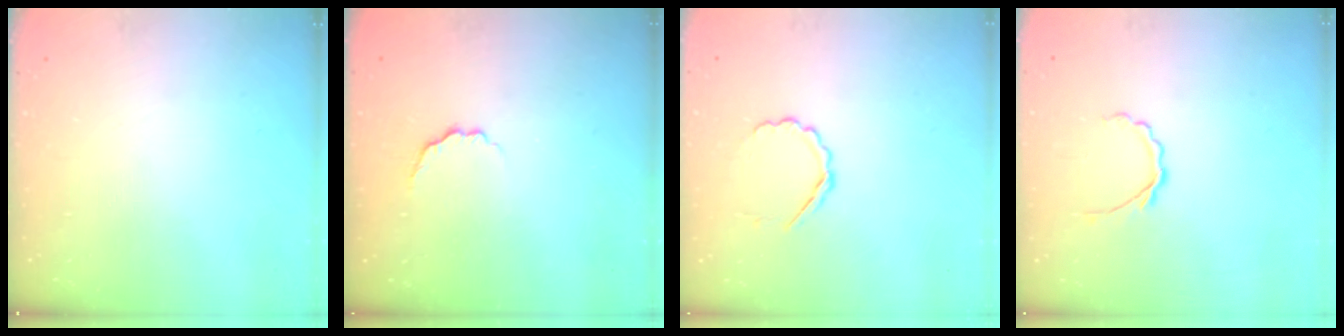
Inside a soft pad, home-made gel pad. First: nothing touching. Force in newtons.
{"total": 3.4, "press": 3.3, "slide": 0.9}
{"total": 4.1, "press": 3.8, "slide": 1.4}
{"total": 3.3, "press": 3.1, "slide": 1.1}